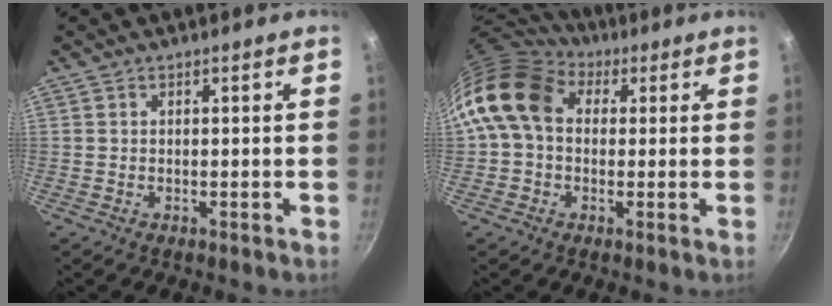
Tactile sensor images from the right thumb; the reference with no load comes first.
{"total": 13.2, "force": [2.8, 10.0, 8.1], "torque": [-0.129, 0.019, 0.031]}